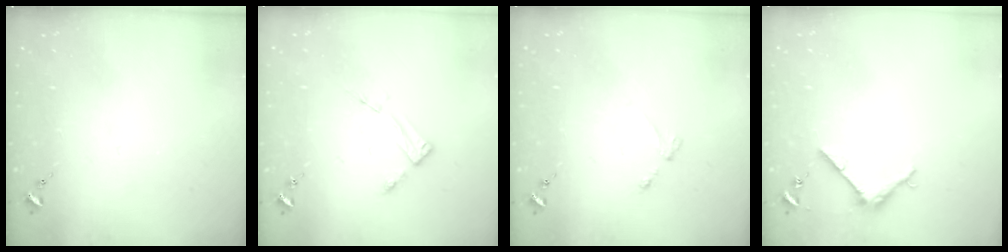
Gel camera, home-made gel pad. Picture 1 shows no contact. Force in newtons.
{"total": 3.4, "press": 3.4, "slide": 0.4}
{"total": 3.0, "press": 2.9, "slide": 0.5}
{"total": 4.0, "press": 4.0, "slide": 0.4}